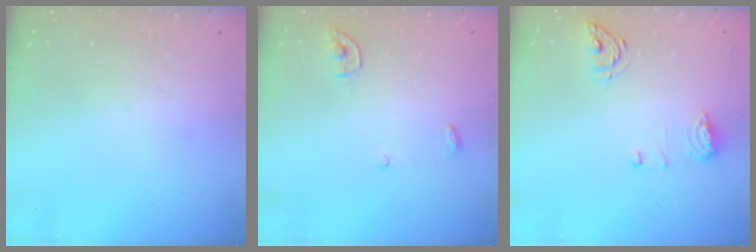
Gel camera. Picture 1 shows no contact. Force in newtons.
{"total": 3.7, "press": 3.7, "slide": 0.3}
{"total": 9.2, "press": 9.0, "slide": 2.1}